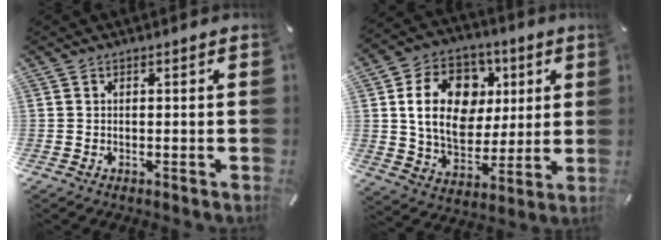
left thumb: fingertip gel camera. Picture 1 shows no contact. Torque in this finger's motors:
{"motor_torque": [2.69, 2.30, 0.85, 0.21, 0.48]}